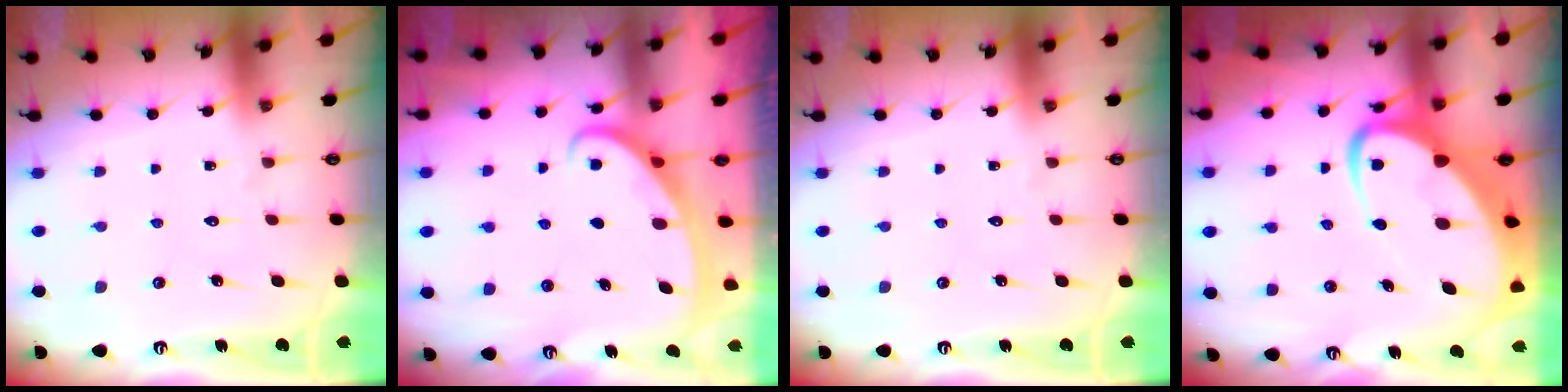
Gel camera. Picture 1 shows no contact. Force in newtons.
{"total": 2.6, "press": 2.6, "slide": 0.4}
{"total": 0.0}
{"total": 8.6, "press": 8.5, "slide": 0.9}